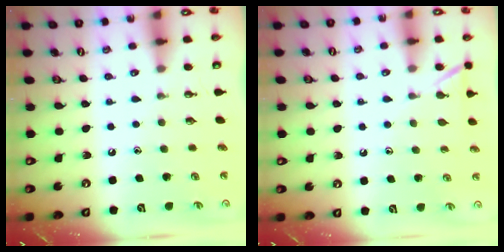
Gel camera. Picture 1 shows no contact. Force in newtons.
{"total": 6.2, "press": 6.2, "slide": 0.7}